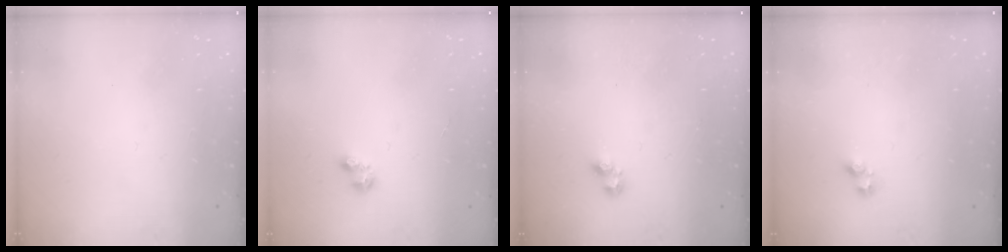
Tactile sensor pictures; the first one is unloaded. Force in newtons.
{"total": 3.0, "press": 3.0, "slide": 0.4}
{"total": 2.4, "press": 2.3, "slide": 0.4}
{"total": 1.6, "press": 1.5, "slide": 0.3}